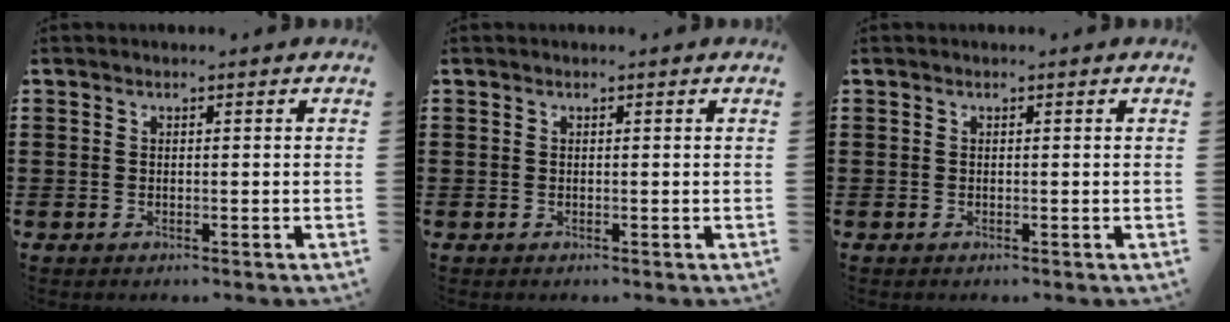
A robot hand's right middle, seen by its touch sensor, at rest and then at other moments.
{"total": 0.0}
{"total": 0.0}